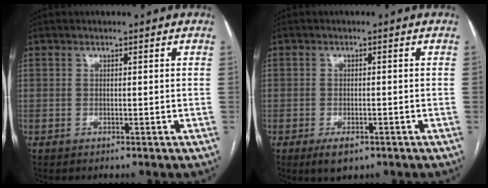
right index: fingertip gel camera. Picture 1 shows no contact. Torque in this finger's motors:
{"motor_torque": [-0.18, 0.14, -0.18, -0.08]}